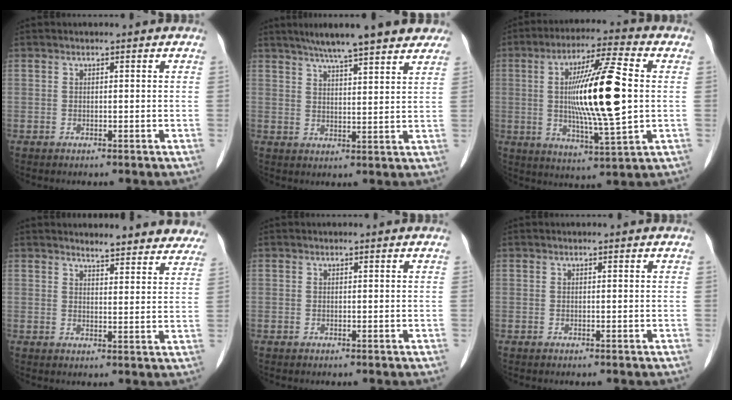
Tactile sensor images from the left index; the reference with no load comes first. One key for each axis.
{"total": 14.4, "fx": 12.0, "fy": 2.2, "fz": 7.8, "tx": -0.113, "ty": 0.024, "tz": 0.159}
{"total": 15.5, "fx": 0.9, "fy": 1.4, "fz": 15.4, "tx": -0.279, "ty": -0.004, "tz": 0.011}
{"total": 10.9, "fx": 10.3, "fy": 2.3, "fz": 2.5, "tx": -0.002, "ty": -0.014, "tz": 0.100}
{"total": 0.0}
{"total": 0.0}